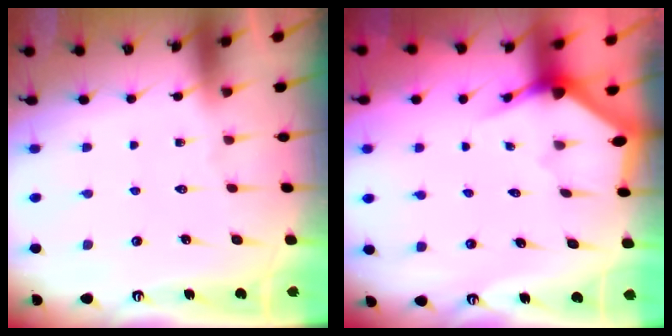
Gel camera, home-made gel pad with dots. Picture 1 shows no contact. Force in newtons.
{"total": 3.0, "press": 3.0, "slide": 0.2}